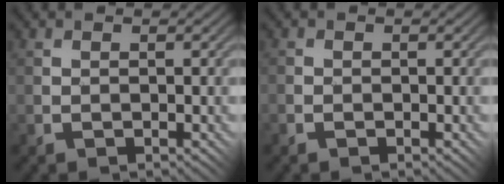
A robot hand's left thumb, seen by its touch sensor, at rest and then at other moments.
{"total": 0.8, "force": [-0.4, 0.6, -0.2], "torque": [0.011, 0.002, -0.015]}